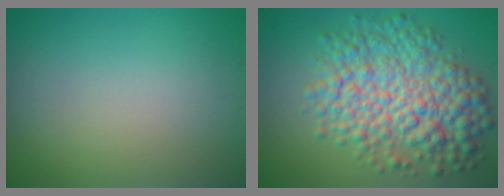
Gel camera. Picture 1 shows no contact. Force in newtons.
{"total": 9.0, "press": 9.0, "slide": 0.1}